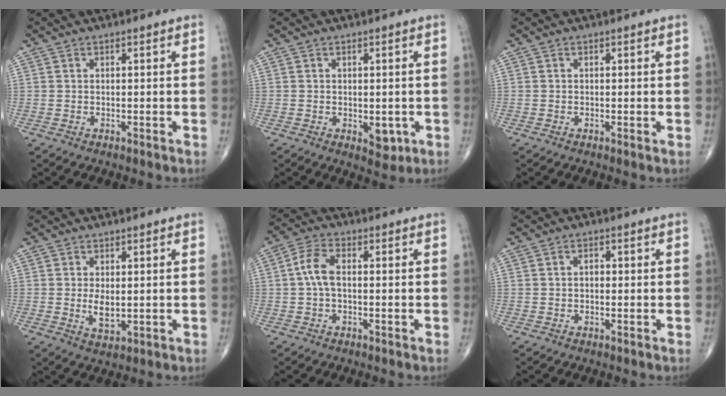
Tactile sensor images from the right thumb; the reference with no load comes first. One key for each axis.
{"total": 3.6, "fx": -0.8, "fy": 2.1, "fz": 2.8, "tx": -0.018, "ty": -0.005, "tz": -0.003}
{"total": 0.0}
{"total": 3.6, "fx": 0.1, "fy": 1.8, "fz": 3.2, "tx": -0.052, "ty": -0.009, "tz": 0.007}
{"total": 4.9, "fx": 0.0, "fy": 2.4, "fz": 4.2, "tx": -0.095, "ty": 0.015, "tz": -0.004}
{"total": 1.3, "fx": 0.0, "fy": 0.9, "fz": 1.0, "tx": -0.012, "ty": 0.004, "tz": -0.002}